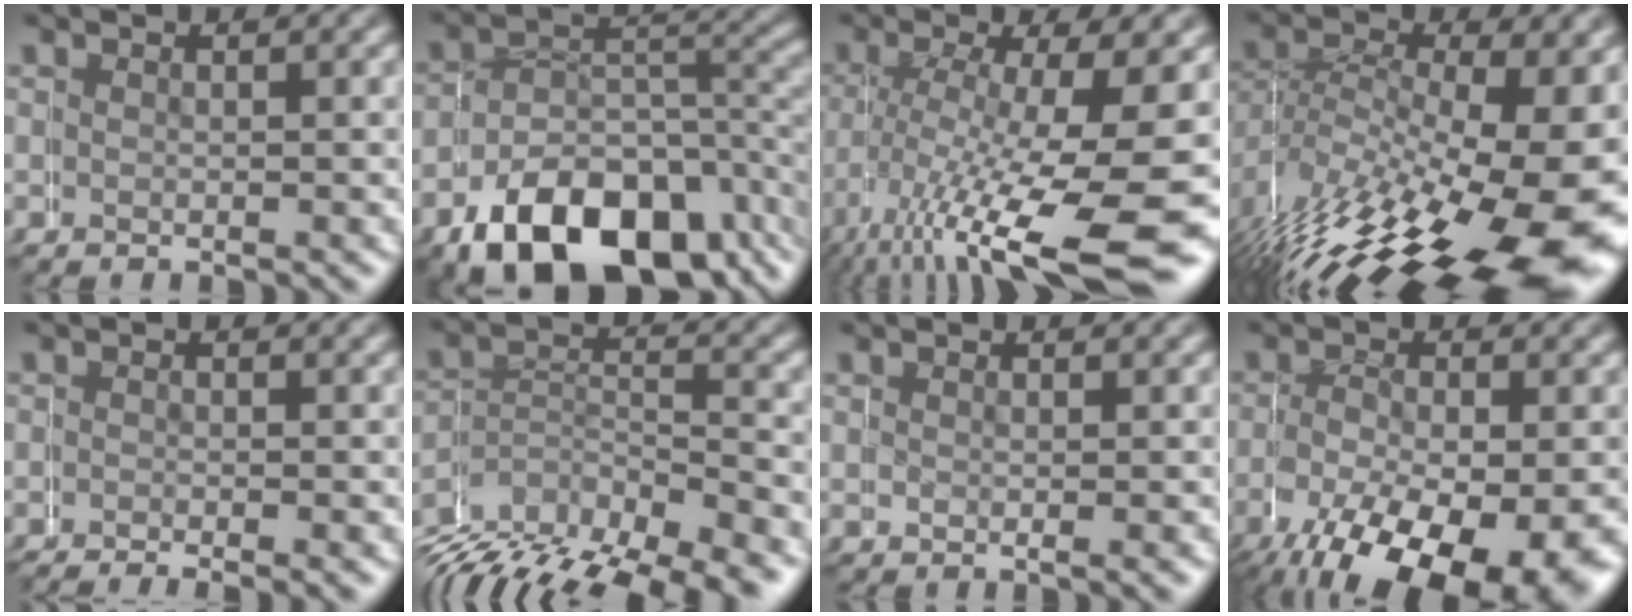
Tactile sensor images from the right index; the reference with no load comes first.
{"total": 8.7, "force": [-5.5, 4.7, 4.9], "torque": [-0.054, -0.014, -0.083]}
{"total": 8.9, "force": [-4.2, 2.3, 7.5], "torque": [-0.123, -0.035, -0.039]}
{"total": 13.1, "force": [-3.9, 6.7, 10.5], "torque": [-0.165, -0.029, -0.032]}
{"total": 2.7, "force": [-2.5, 0.3, 1.0], "torque": [-0.008, -0.007, -0.035]}
{"total": 7.9, "force": [-5.3, 4.5, 3.8], "torque": [-0.056, -0.013, -0.081]}
{"total": 0.8, "force": [0.7, -0.3, 0.0], "torque": [0.003, 0.002, 0.013]}
{"total": 9.1, "force": [-3.8, 5.0, 6.6], "torque": [-0.124, -0.038, -0.035]}